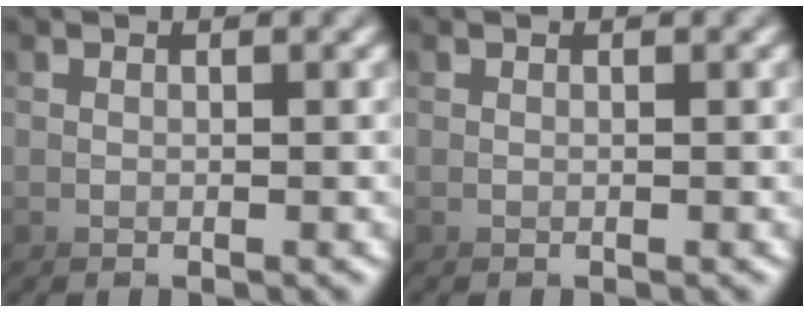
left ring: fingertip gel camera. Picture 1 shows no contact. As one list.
[{"total": 0.0}]